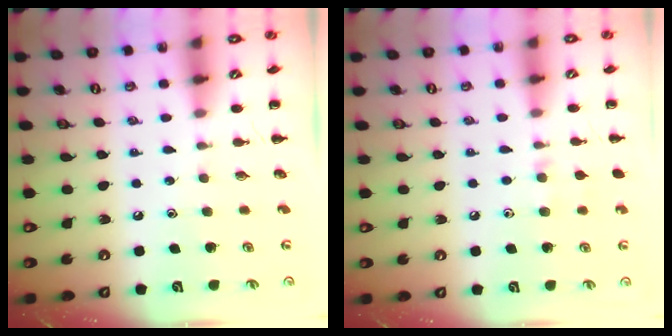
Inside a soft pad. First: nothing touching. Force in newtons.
{"total": 6.7, "press": 6.4, "slide": 1.8}